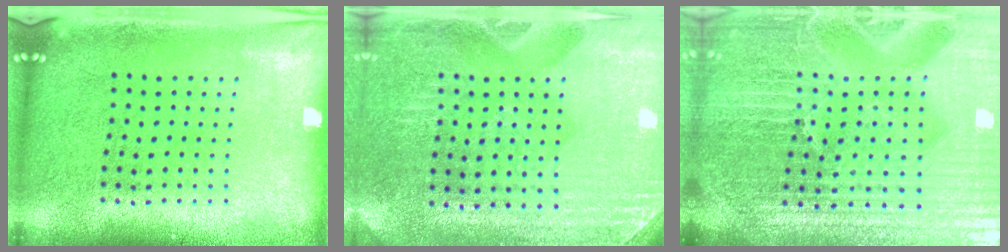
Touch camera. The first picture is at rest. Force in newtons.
{"total": 3.0, "press": 2.9, "slide": 0.6}
{"total": 6.7, "press": 5.9, "slide": 3.3}